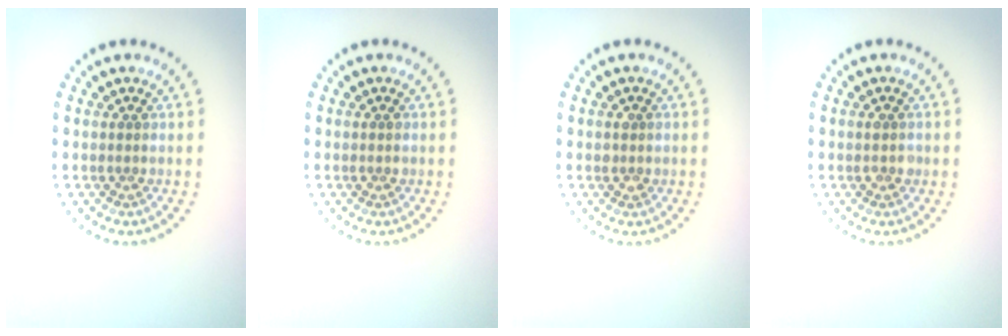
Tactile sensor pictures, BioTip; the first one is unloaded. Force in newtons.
{"total": 0.7, "press": 0.6, "slide": 0.2}
{"total": 1.0, "press": 1.0, "slide": 0.3}
{"total": 1.1, "press": 1.1, "slide": 0.0}